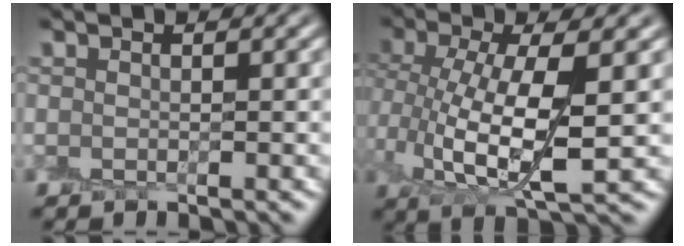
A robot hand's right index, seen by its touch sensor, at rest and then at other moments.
{"total": 6.9, "force": [0.9, 2.9, 6.2], "torque": [-0.129, 0.000, 0.020]}